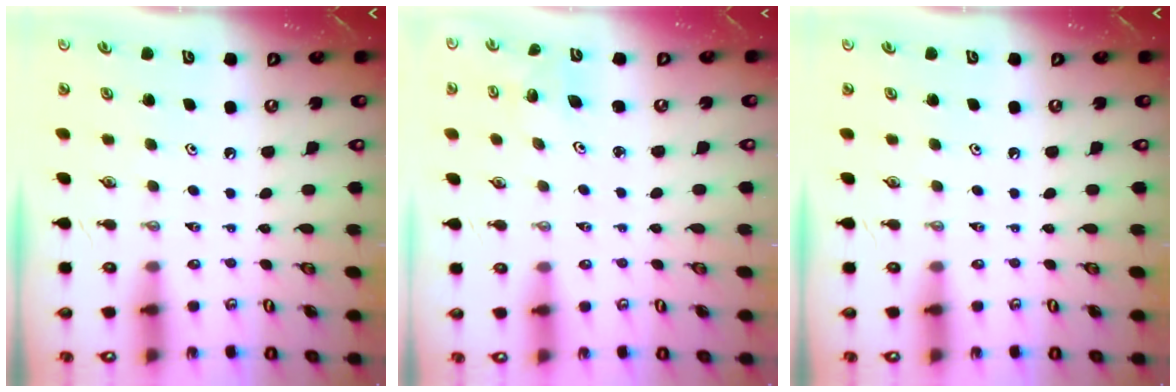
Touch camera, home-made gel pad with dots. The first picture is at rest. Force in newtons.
{"total": 2.0, "press": 2.0, "slide": 0.1}
{"total": 0.0}